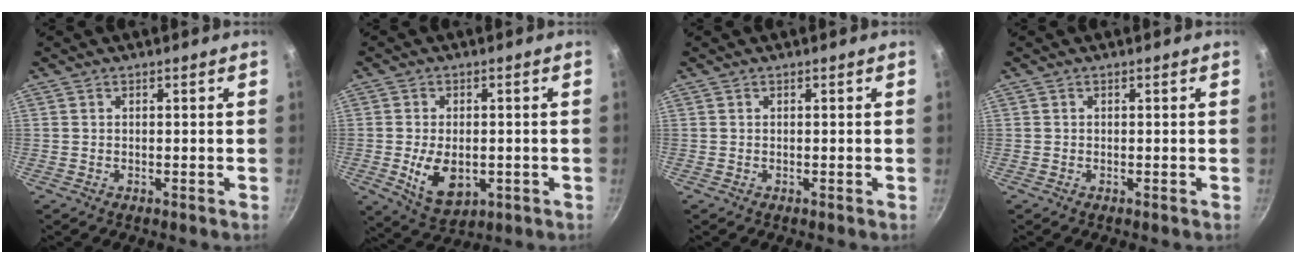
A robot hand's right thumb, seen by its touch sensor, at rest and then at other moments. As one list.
[{"total": 9.3, "force": [-1.7, 5.8, 7.0], "torque": [-0.110, -0.006, -0.013]}, {"total": 0.0}, {"total": 0.0}]